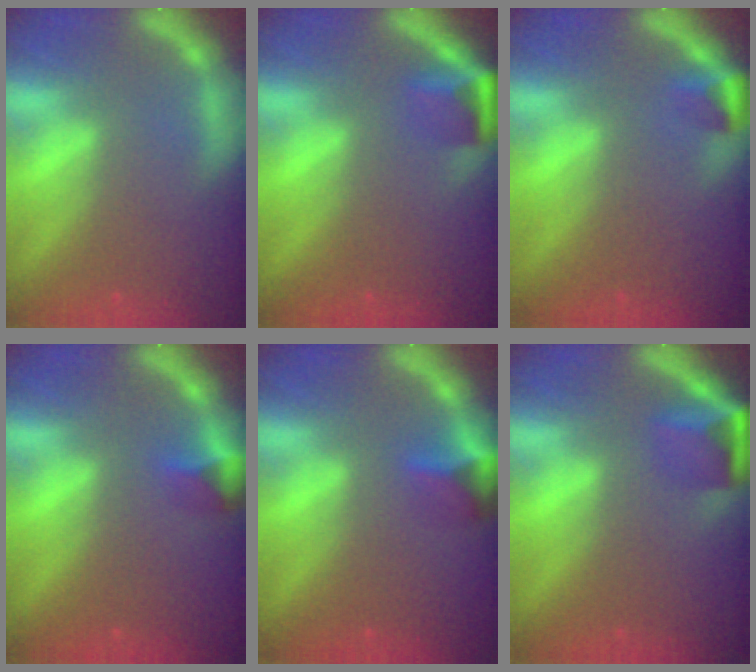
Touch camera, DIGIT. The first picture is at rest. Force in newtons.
{"total": 3.4}
{"total": 1.9}
{"total": 1.9}
{"total": 2.9}
{"total": 4.4}